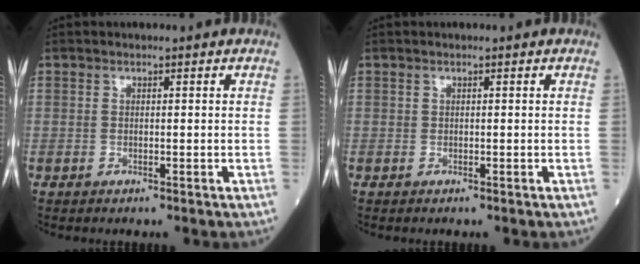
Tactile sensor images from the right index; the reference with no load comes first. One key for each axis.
{"total": 0.0}